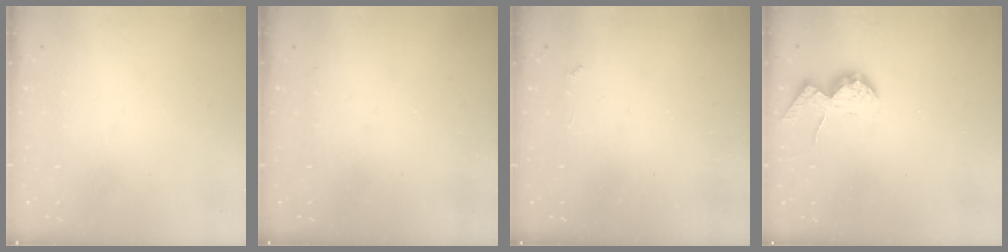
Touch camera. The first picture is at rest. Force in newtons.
{"total": 1.3, "press": 1.3, "slide": 0.3}
{"total": 2.2, "press": 2.1, "slide": 0.4}
{"total": 10.7, "press": 10.7, "slide": 1.4}